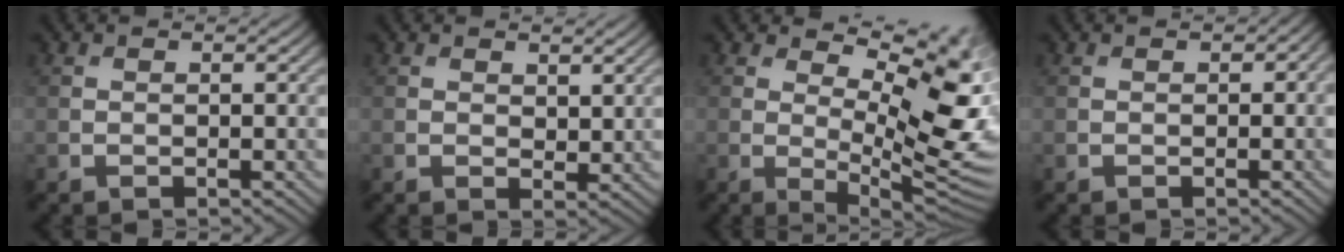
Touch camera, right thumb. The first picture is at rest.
{"total": 2.0, "force": [1.2, 1.2, 1.1], "torque": [-0.019, -0.007, 0.024]}
{"total": 13.8, "force": [4.0, 6.1, 11.7], "torque": [-0.168, 0.003, 0.059]}
{"total": 1.1, "force": [0.3, 0.9, 0.6], "torque": [-0.009, -0.004, 0.003]}